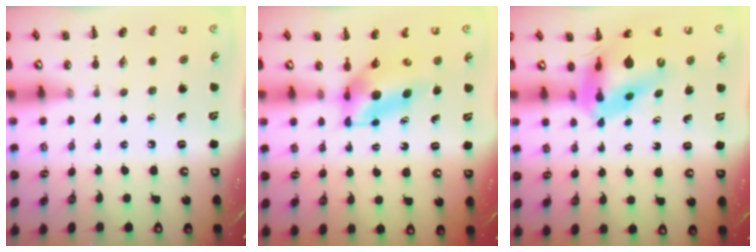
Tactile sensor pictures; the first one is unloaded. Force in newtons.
{"total": 5.1, "press": 5.0, "slide": 1.1}
{"total": 12.0, "press": 11.4, "slide": 3.6}